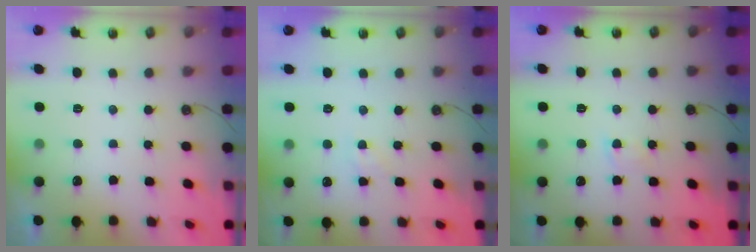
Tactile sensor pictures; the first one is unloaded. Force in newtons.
{"total": 1.4, "press": 1.4, "slide": 0.3}
{"total": 1.9, "press": 1.9, "slide": 0.3}